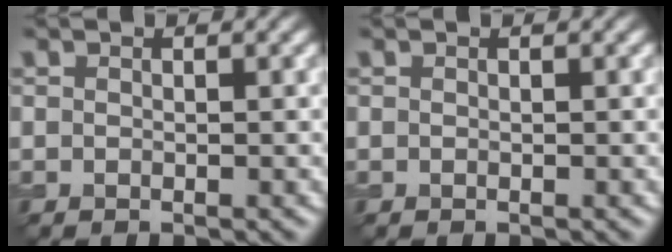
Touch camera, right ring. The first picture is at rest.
{"total": 0.0}